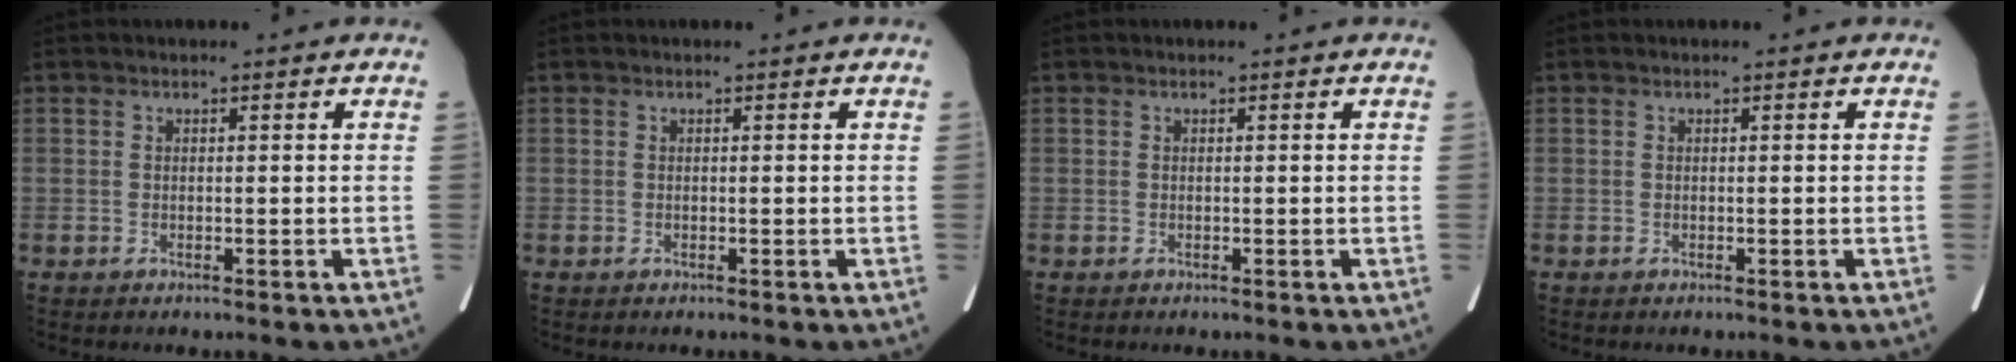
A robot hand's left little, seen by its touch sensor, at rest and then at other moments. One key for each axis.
{"total": 0.0}
{"total": 0.0}
{"total": 0.0}